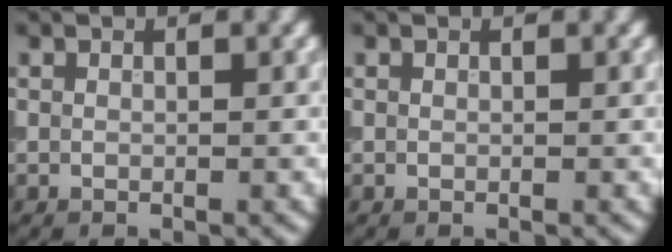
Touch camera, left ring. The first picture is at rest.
{"total": 0.0}